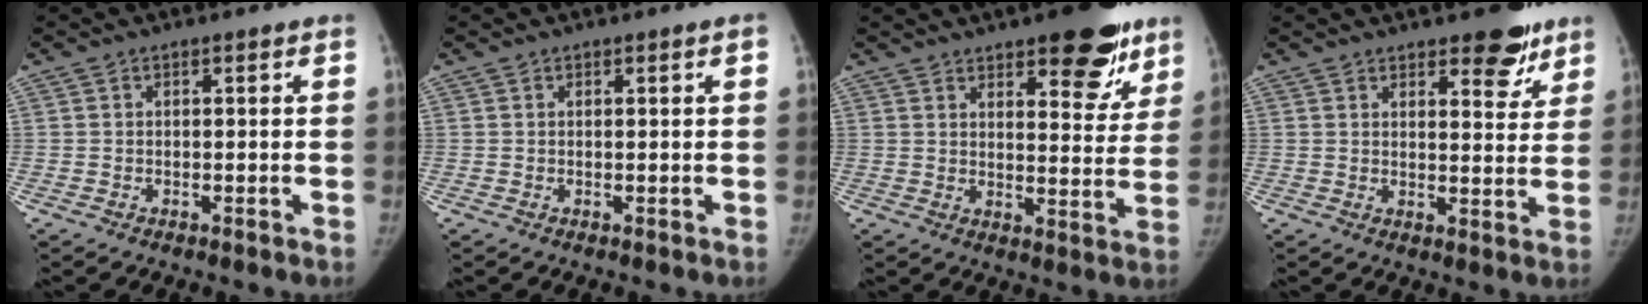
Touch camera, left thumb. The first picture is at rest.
{"total": 0.9, "force": [0.3, 0.0, 0.9], "torque": [-0.016, 0.002, 0.003]}
{"total": 14.6, "force": [9.1, 5.5, 10.0], "torque": [-0.077, -0.045, 0.120]}
{"total": 8.0, "force": [5.4, 3.2, 5.0], "torque": [-0.030, -0.032, 0.070]}